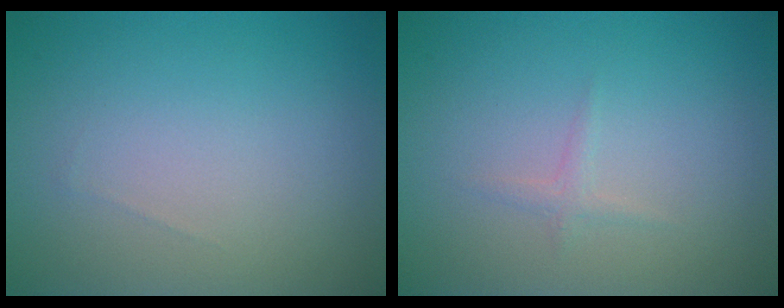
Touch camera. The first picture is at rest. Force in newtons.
{"total": 0.8, "press": 0.8, "slide": 0.0}